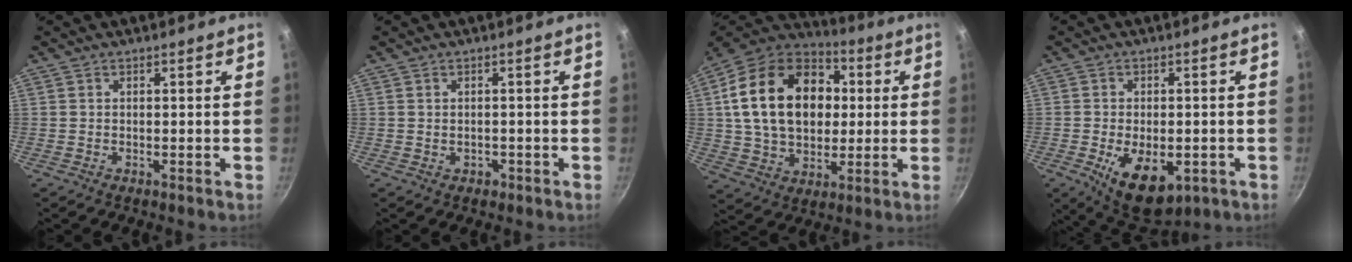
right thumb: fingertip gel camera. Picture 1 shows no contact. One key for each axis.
{"total": 1.1, "fx": -0.4, "fy": 0.9, "fz": 0.5, "tx": -0.008, "ty": 0.003, "tz": -0.001}
{"total": 25.0, "fx": 3.9, "fy": 17.8, "fz": 17.1, "tx": -0.279, "ty": 0.023, "tz": 0.065}
{"total": 11.9, "fx": -3.7, "fy": 6.6, "fz": 9.1, "tx": -0.118, "ty": -0.003, "tz": -0.041}